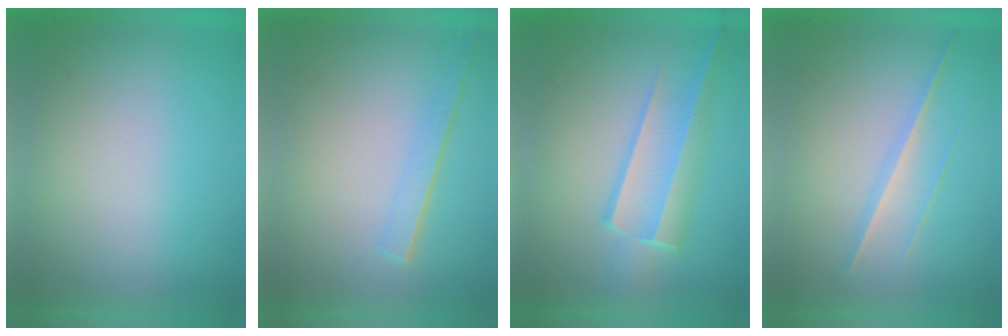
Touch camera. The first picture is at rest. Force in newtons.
{"total": 1.6}
{"total": 3.3}
{"total": 1.3}